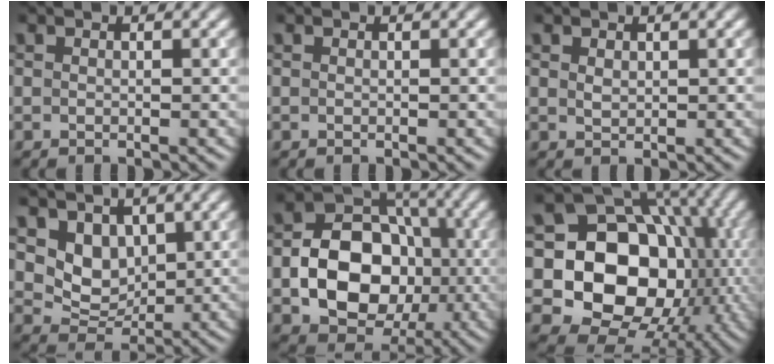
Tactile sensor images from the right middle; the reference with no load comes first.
{"total": 0.0}
{"total": 0.9, "force": [0.5, 0.6, 0.5], "torque": [-0.011, -0.001, 0.012]}
{"total": 4.4, "force": [1.6, 3.3, 2.4], "torque": [-0.050, -0.015, 0.029]}
{"total": 10.6, "force": [-2.1, 7.9, 6.7], "torque": [-0.111, 0.003, -0.041]}
{"total": 16.0, "force": [-1.4, 13.0, 9.1], "torque": [-0.124, -0.010, -0.037]}